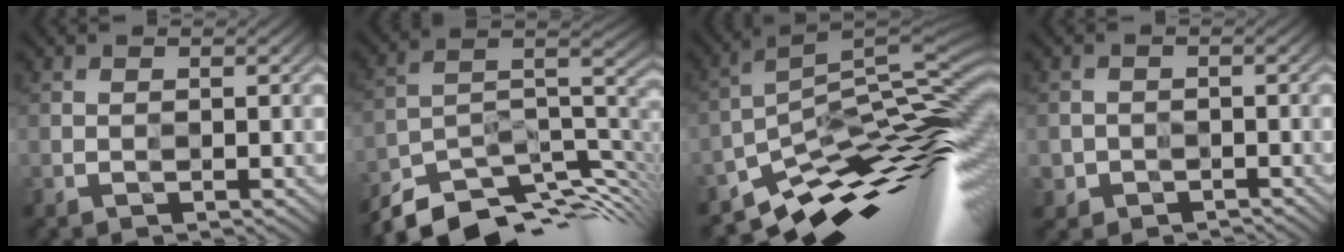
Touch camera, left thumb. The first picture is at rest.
{"total": 10.9, "force": [-8.8, 3.6, 5.3], "torque": [-0.105, 0.010, -0.149]}
{"total": 12.1, "force": [-7.2, 3.1, 9.3], "torque": [-0.155, 0.011, -0.132]}
{"total": 1.7, "force": [-0.9, 1.0, -1.1], "torque": [0.024, -0.003, -0.018]}